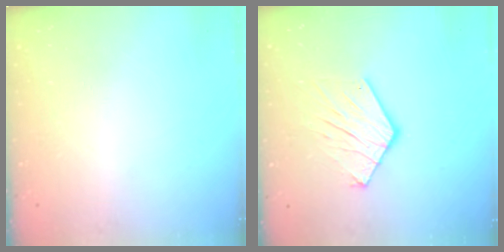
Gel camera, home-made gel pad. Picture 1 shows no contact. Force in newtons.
{"total": 10.9, "press": 10.9, "slide": 0.9}